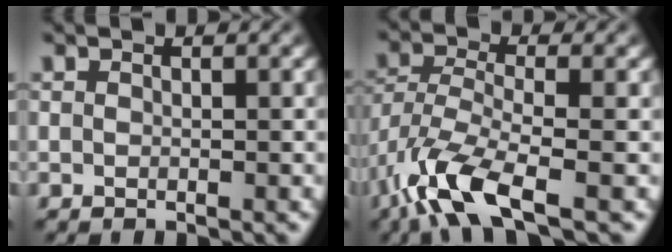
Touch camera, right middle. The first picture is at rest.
{"total": 8.1, "force": [-4.6, 2.5, 6.1], "torque": [-0.136, -0.008, -0.100]}